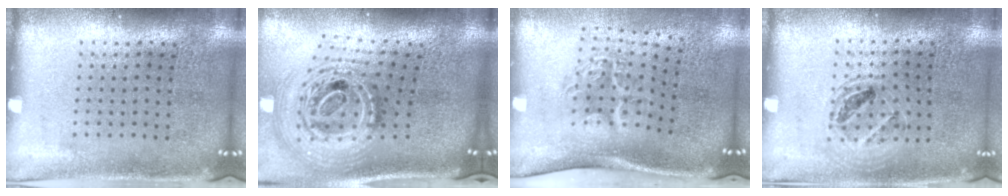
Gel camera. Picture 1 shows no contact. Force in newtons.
{"total": 3.0, "press": 2.1, "slide": 2.2}
{"total": 2.0, "press": 1.3, "slide": 1.5}
{"total": 1.1, "press": 1.1, "slide": 0.4}